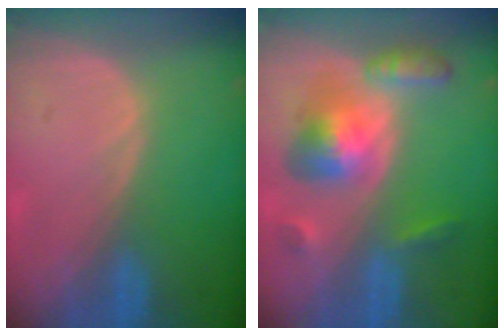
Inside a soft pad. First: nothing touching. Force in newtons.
{"total": 8.1, "press": 8.1, "slide": 0.6}